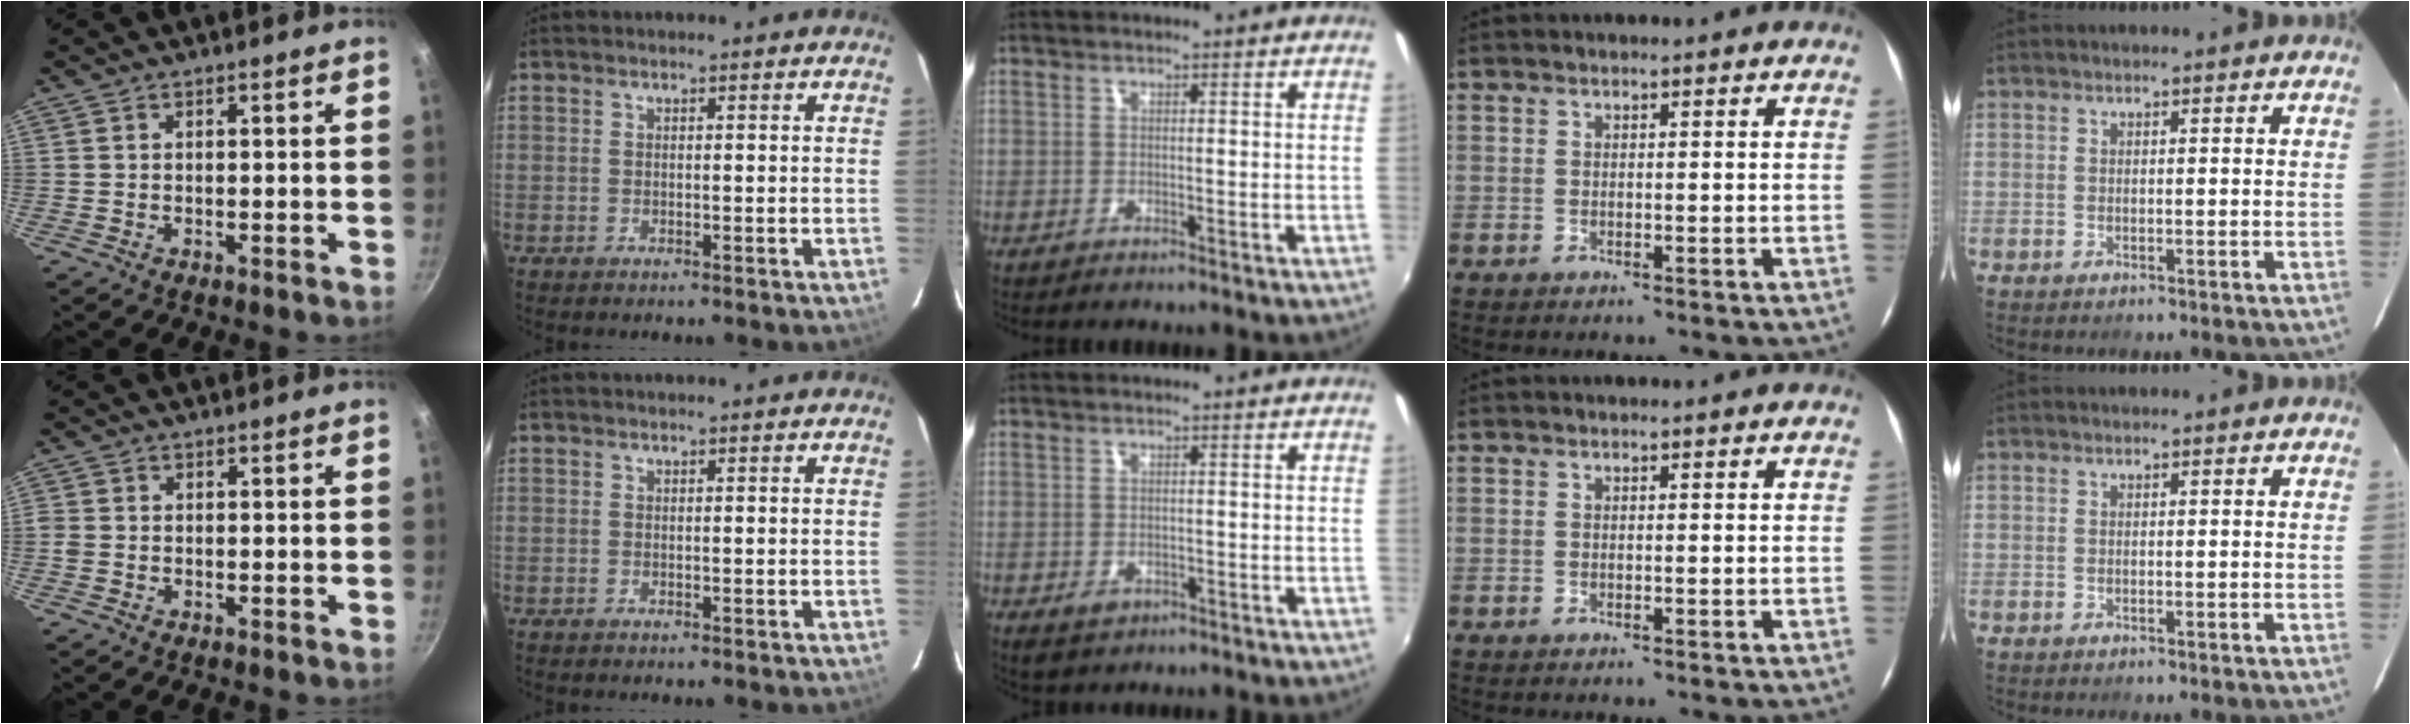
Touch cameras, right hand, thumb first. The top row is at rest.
{"thumb": {"total": 1.5, "force": [-0.4, 1.3, 0.6], "torque": [-0.011, 0.001, -0.010]}, "middle": {"total": 2.7, "force": [-1.2, 2.0, 1.4], "torque": [-0.026, -0.007, -0.014]}}